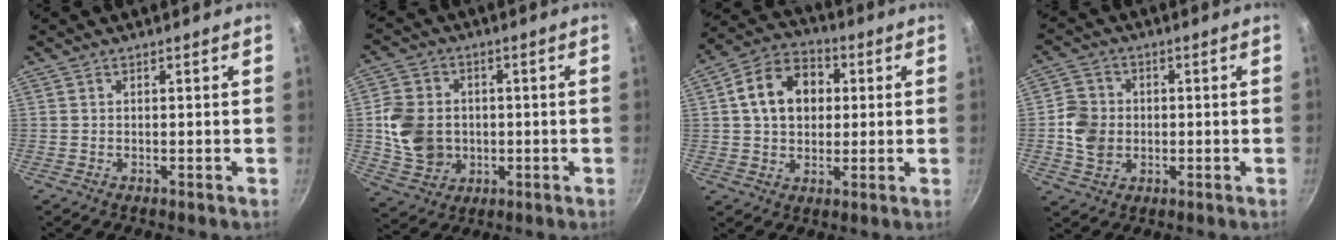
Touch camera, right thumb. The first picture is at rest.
{"total": 11.6, "force": [-0.3, 9.8, 6.2], "torque": [-0.097, 0.004, 0.001]}
{"total": 12.7, "force": [2.3, 9.6, 8.0], "torque": [-0.108, 0.021, 0.025]}
{"total": 7.6, "force": [-0.5, 6.6, 3.7], "torque": [-0.052, 0.008, -0.015]}